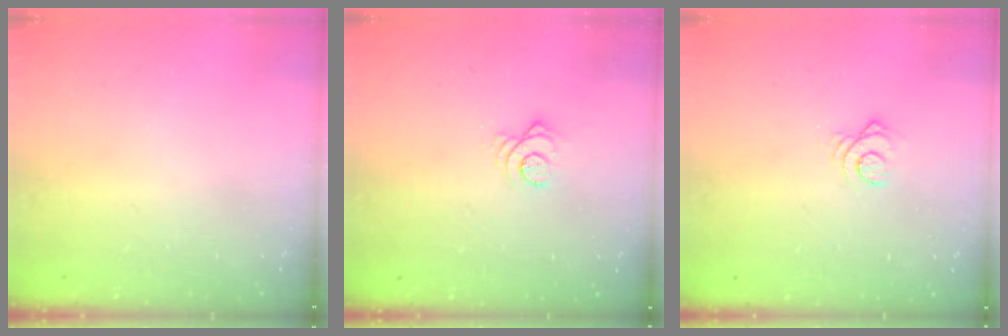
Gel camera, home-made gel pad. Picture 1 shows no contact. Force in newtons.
{"total": 3.0, "press": 2.9, "slide": 0.4}
{"total": 2.6, "press": 2.6, "slide": 0.3}